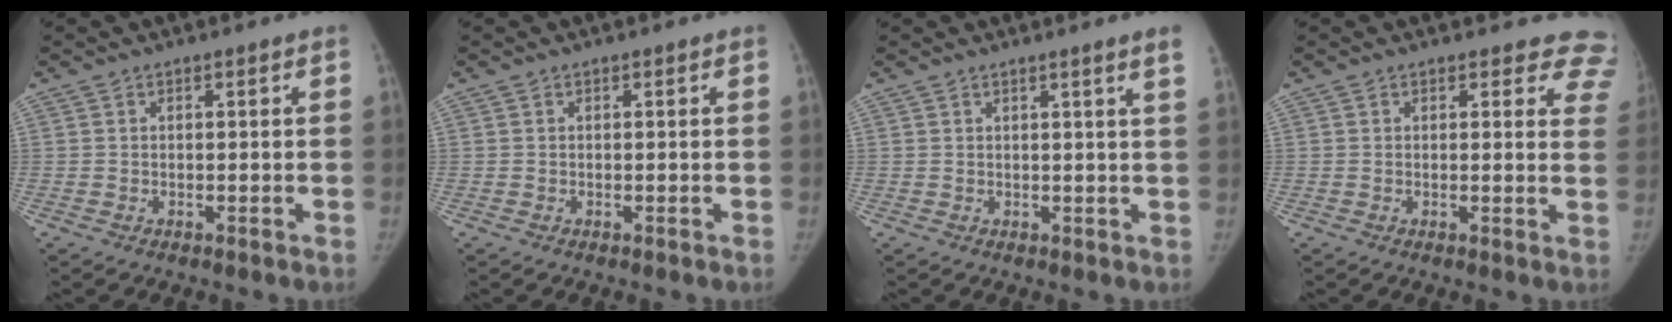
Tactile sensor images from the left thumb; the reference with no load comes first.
{"total": 0.0}
{"total": 2.8, "force": [1.8, -0.8, 2.0], "torque": [-0.028, -0.010, 0.024]}
{"total": 8.2, "force": [7.0, 4.0, 1.3], "torque": [0.045, -0.028, 0.038]}